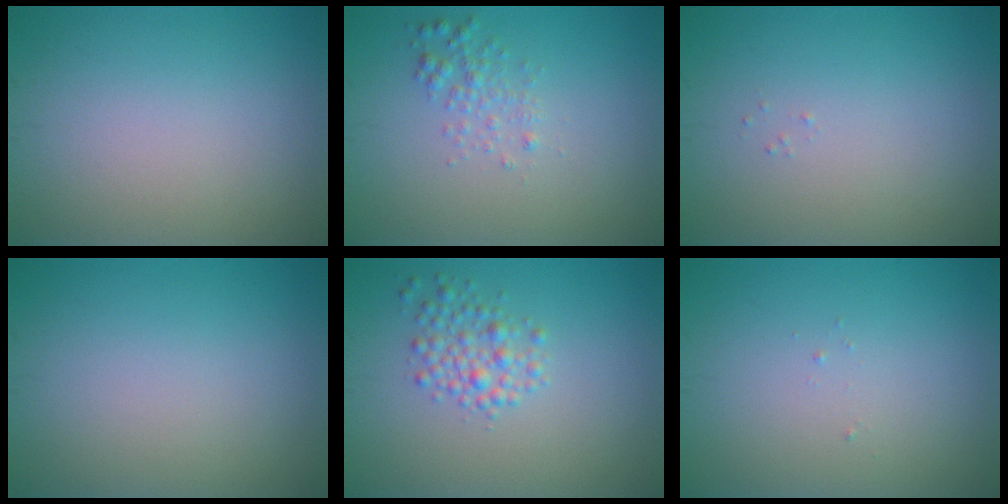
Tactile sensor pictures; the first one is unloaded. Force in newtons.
{"total": 1.5, "press": 1.5, "slide": 0.1}
{"total": 0.0}
{"total": 0.0}
{"total": 2.4, "press": 2.4, "slide": 0.1}
{"total": 0.0}